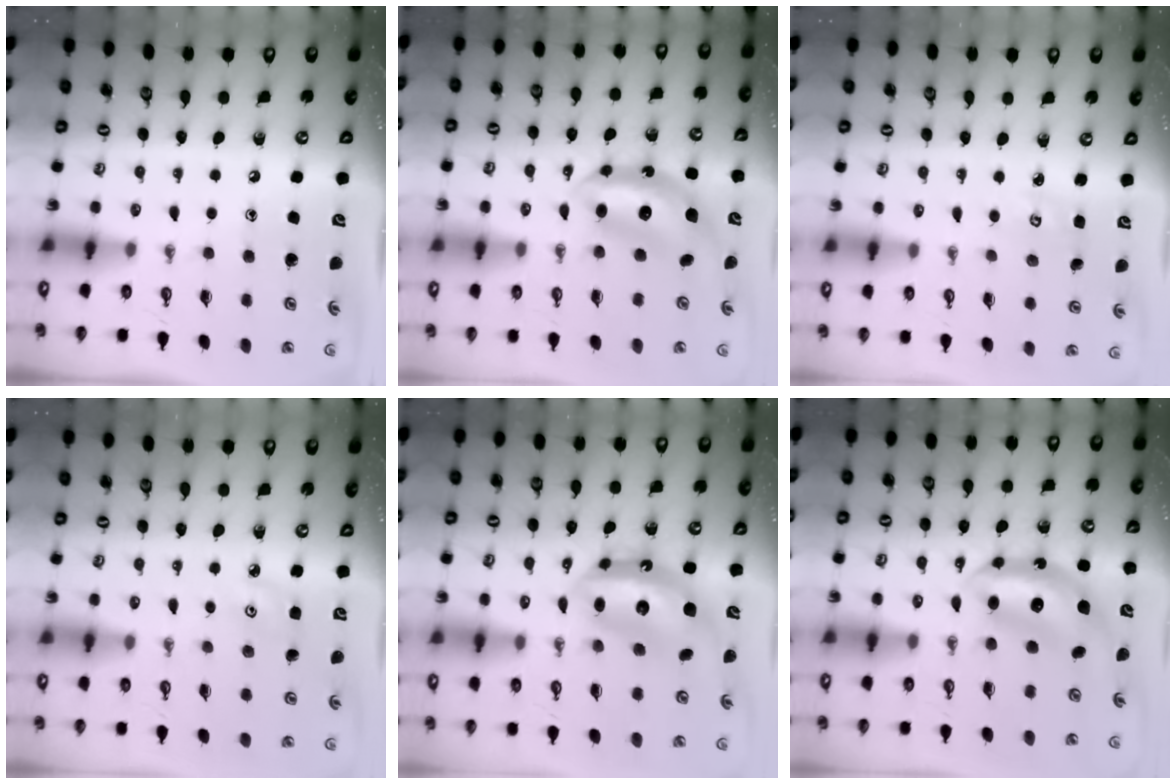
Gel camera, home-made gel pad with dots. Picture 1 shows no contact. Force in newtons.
{"total": 7.3, "press": 7.3, "slide": 0.2}
{"total": 2.3, "press": 2.3, "slide": 0.2}
{"total": 4.5, "press": 4.4, "slide": 0.6}
{"total": 12.6, "press": 12.6, "slide": 0.9}
{"total": 7.3, "press": 7.3, "slide": 0.2}